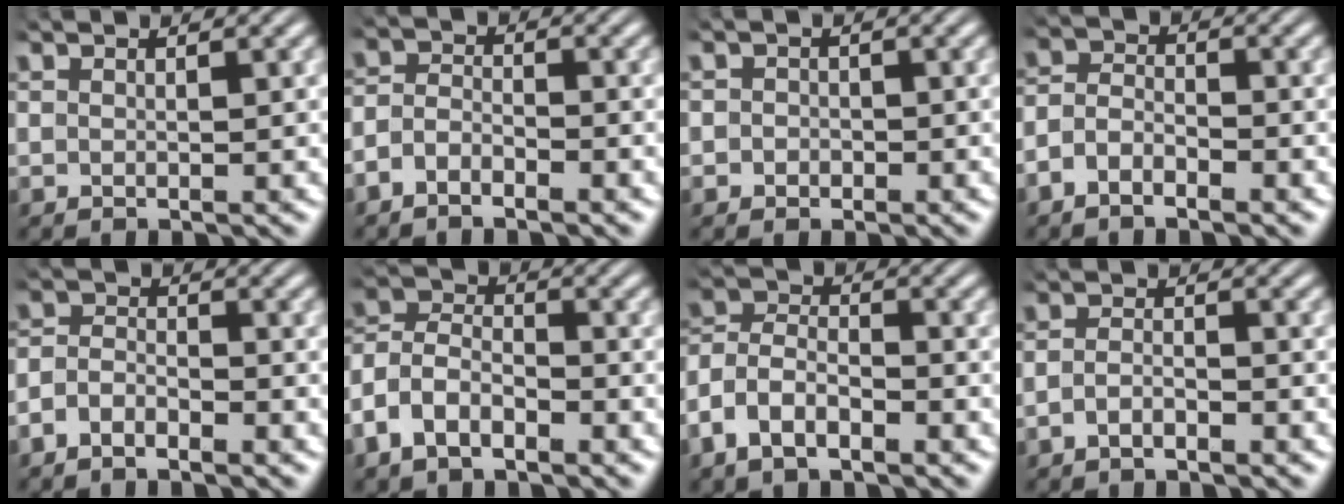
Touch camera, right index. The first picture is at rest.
{"total": 3.1, "force": [-2.3, 1.9, 0.9], "torque": [-0.018, -0.010, -0.042]}
{"total": 1.3, "force": [-0.9, 0.9, -0.1], "torque": [0.005, -0.009, -0.014]}
{"total": 3.8, "force": [-2.3, 2.7, 1.3], "torque": [-0.027, -0.011, -0.044]}
{"total": 3.4, "force": [-2.5, 2.1, 0.9], "torque": [-0.020, -0.011, -0.046]}
{"total": 7.4, "force": [-1.8, 6.5, 3.2], "torque": [-0.086, -0.017, -0.041]}
{"total": 6.9, "force": [-2.3, 5.7, 2.9], "torque": [-0.075, -0.019, -0.048]}
{"total": 2.1, "force": [-1.8, 0.7, 0.9], "torque": [-0.017, -0.008, -0.032]}